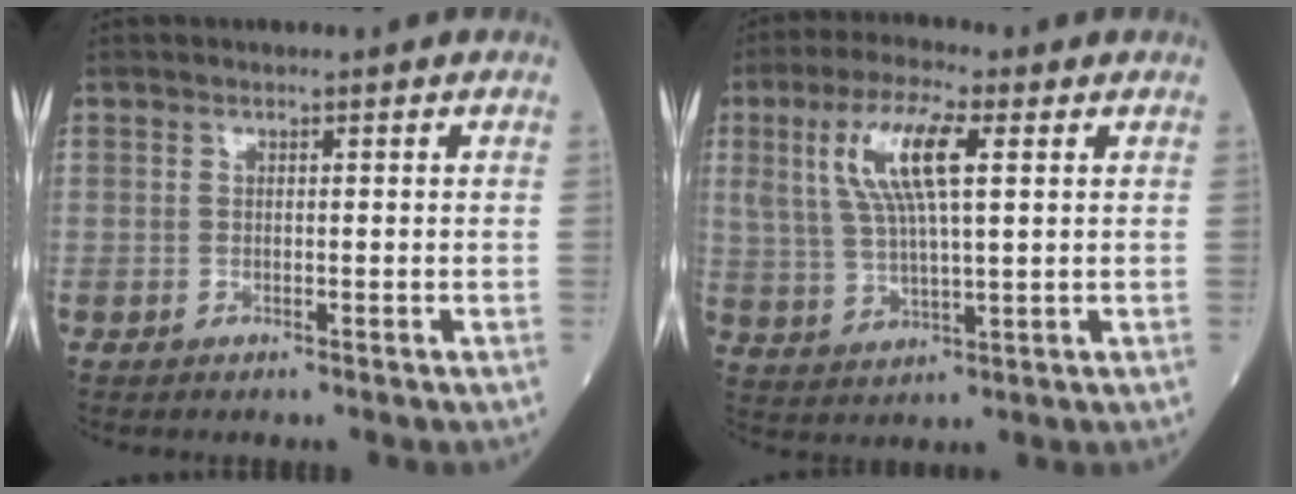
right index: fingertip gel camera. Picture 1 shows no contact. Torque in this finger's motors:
{"motor_torque": [0.91, 0.51, 0.32, 0.21]}